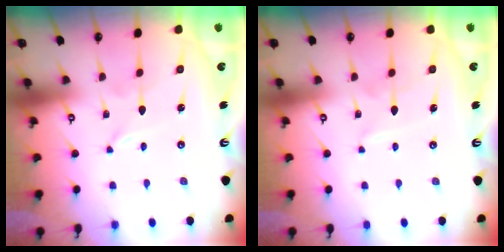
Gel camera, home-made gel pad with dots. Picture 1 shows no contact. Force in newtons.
{"total": 2.4, "press": 2.3, "slide": 0.3}